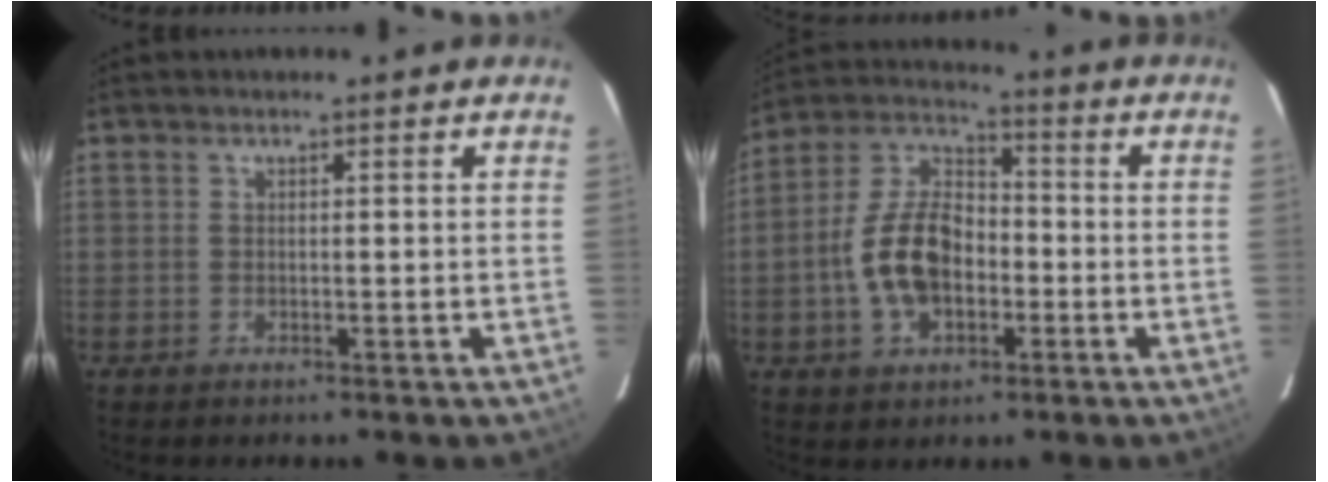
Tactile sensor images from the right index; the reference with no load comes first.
{"total": 13.2, "force": [-3.2, 8.1, 9.9], "torque": [-0.201, 0.022, -0.054]}